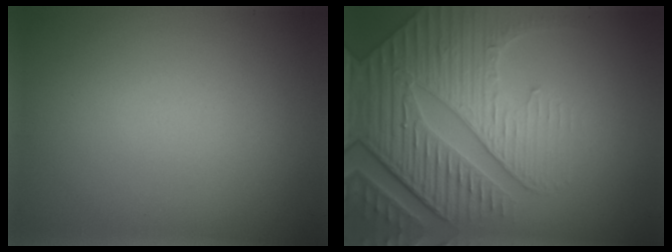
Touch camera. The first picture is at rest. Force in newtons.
{"total": 8.8, "press": 6.2, "slide": 6.2}